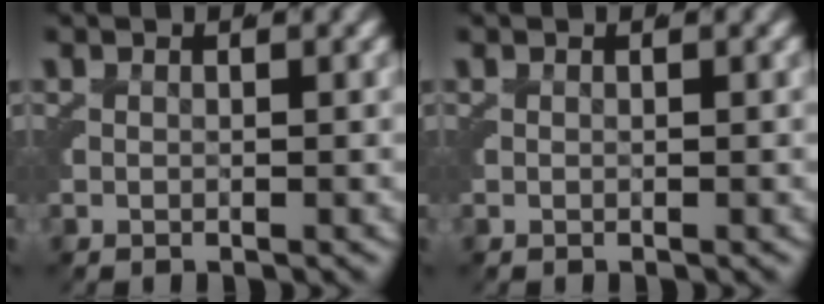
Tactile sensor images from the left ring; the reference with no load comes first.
{"total": 0.0}